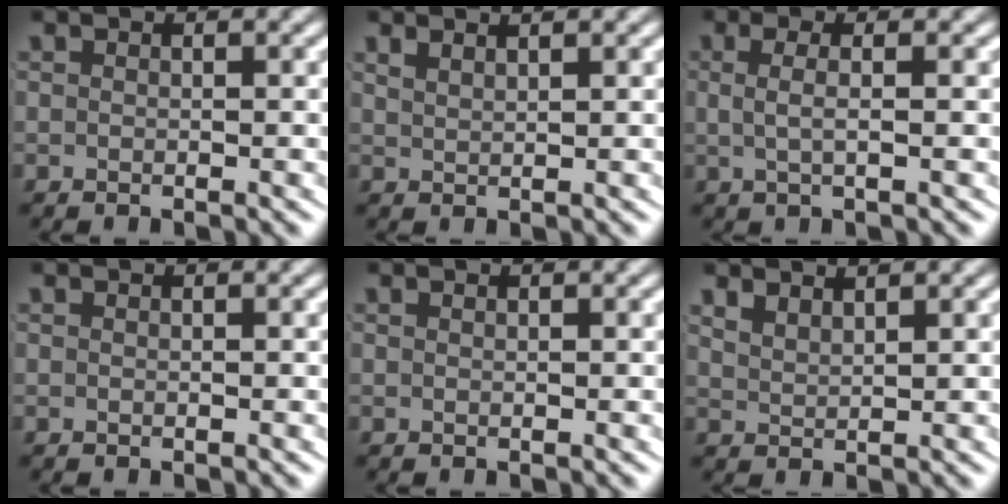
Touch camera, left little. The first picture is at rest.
{"total": 1.3, "force": [1.2, -0.4, 0.2], "torque": [-0.003, -0.005, 0.031]}
{"total": 2.4, "force": [0.3, 0.6, 2.3], "torque": [-0.043, -0.002, 0.009]}
{"total": 0.0}
{"total": 0.0}
{"total": 1.8, "force": [1.7, 0.2, 0.4], "torque": [-0.012, -0.008, 0.041]}